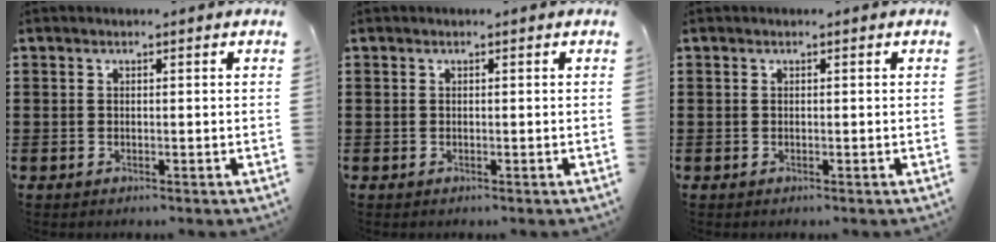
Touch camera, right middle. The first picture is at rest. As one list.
[{"total": 0.0}, {"total": 0.0}]